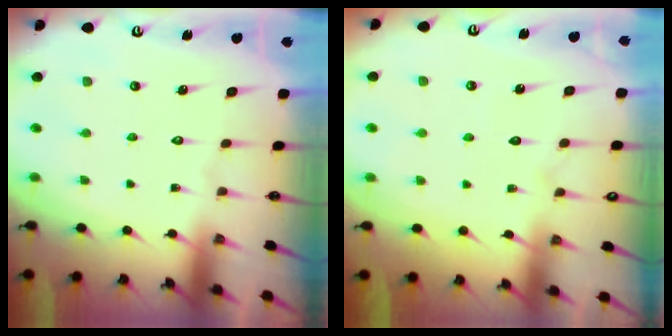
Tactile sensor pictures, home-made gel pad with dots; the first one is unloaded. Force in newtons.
{"total": 5.5, "press": 5.5, "slide": 0.5}